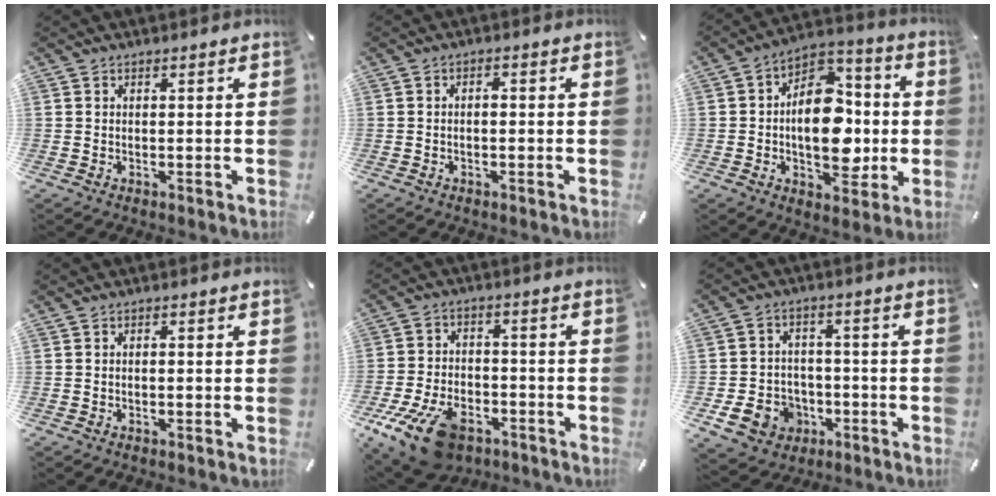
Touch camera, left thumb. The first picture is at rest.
{"total": 1.5, "force": [-0.5, 0.7, 1.2], "torque": [-0.024, 0.004, -0.012]}
{"total": 16.0, "force": [-1.8, 10.8, 11.6], "torque": [-0.175, 0.001, -0.029]}
{"total": 0.9, "force": [-0.6, 0.3, 0.7], "torque": [-0.014, -0.001, -0.011]}
{"total": 15.7, "force": [-8.8, 8.9, 9.5], "torque": [-0.177, 0.053, -0.144]}
{"total": 9.8, "force": [-3.5, 8.4, 3.6], "torque": [-0.083, 0.030, -0.058]}